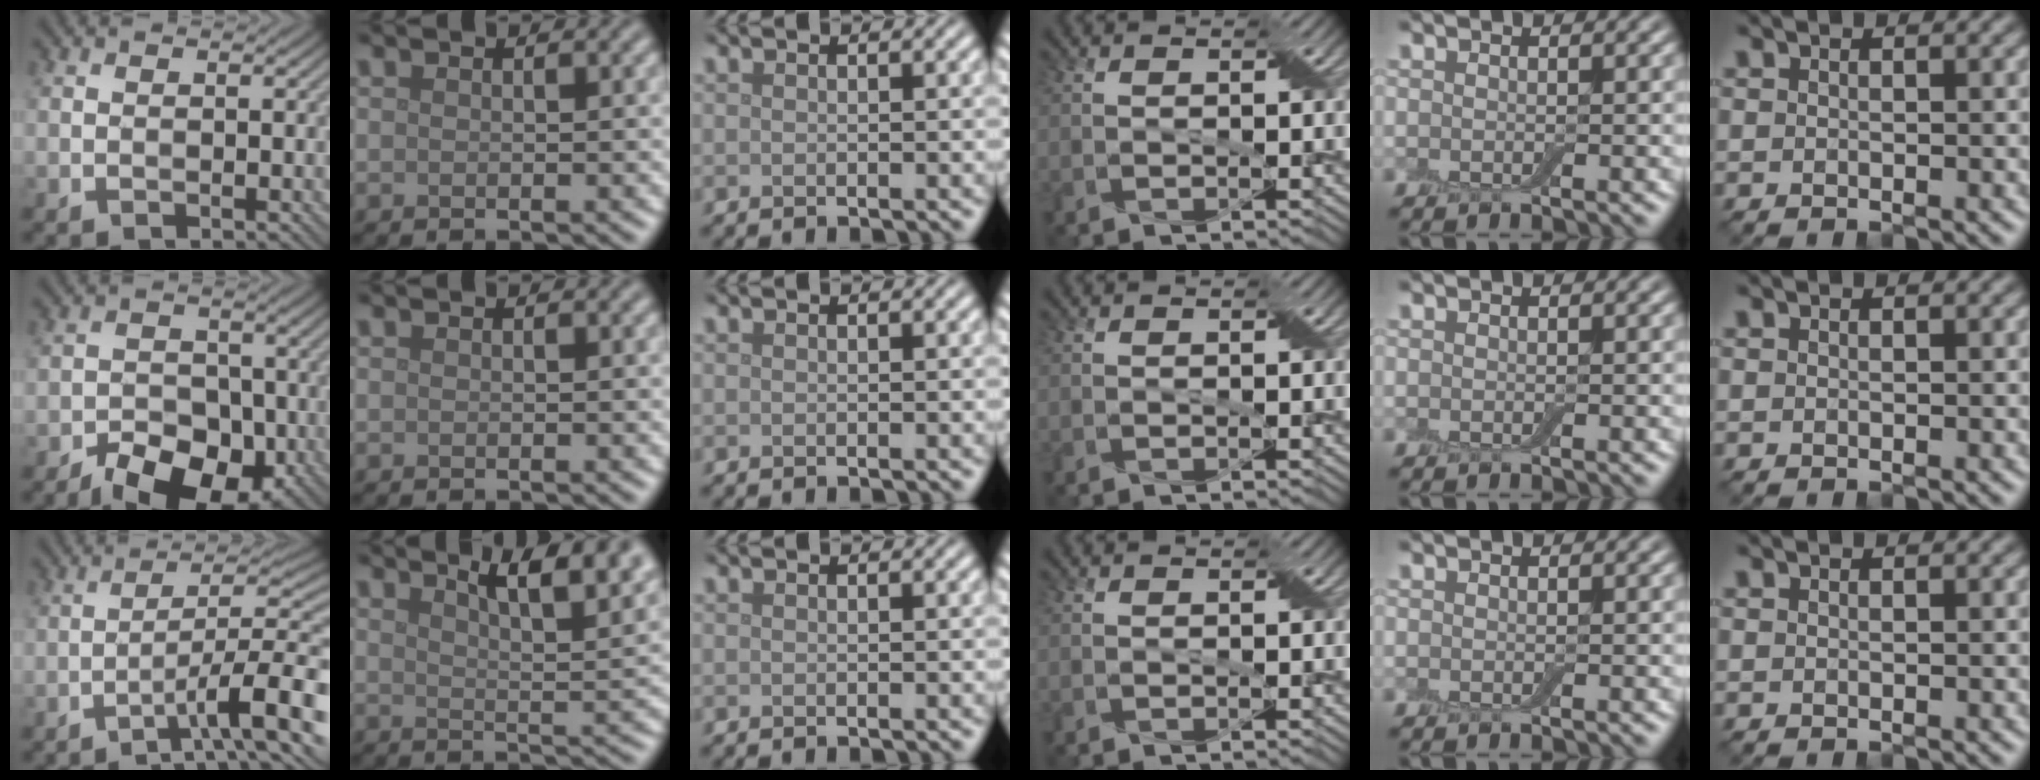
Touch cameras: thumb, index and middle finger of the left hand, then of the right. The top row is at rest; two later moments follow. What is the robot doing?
{"motion": "wrap", "object": "cling film"}